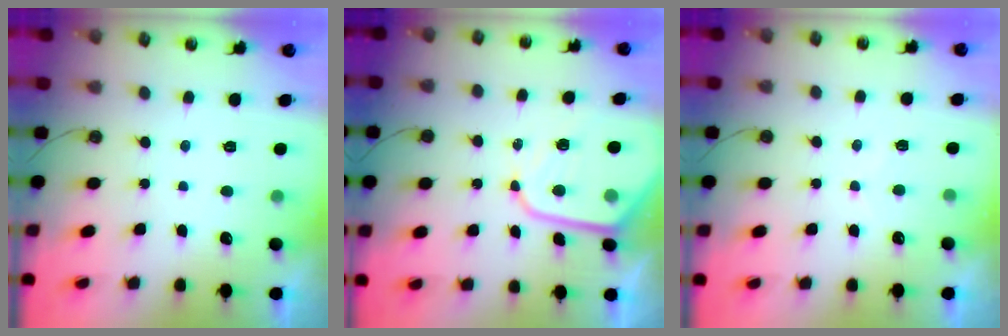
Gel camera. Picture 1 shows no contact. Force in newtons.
{"total": 13.6, "press": 13.6, "slide": 1.2}
{"total": 5.3, "press": 5.3, "slide": 0.5}